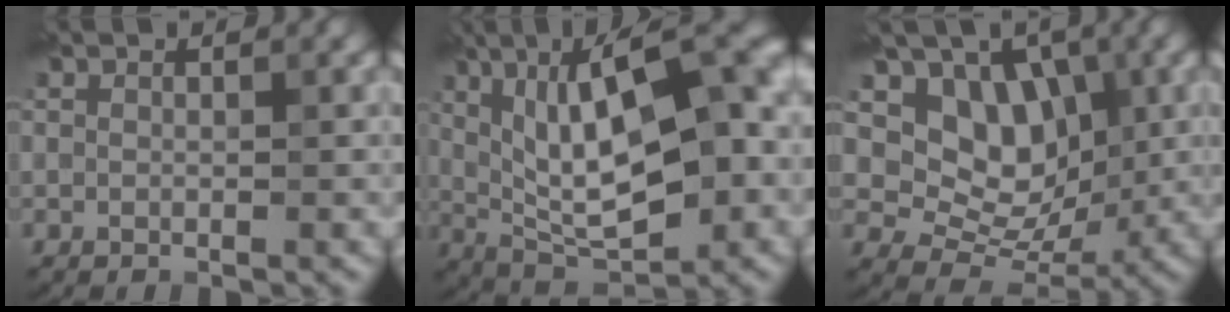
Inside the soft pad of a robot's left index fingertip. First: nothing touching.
{"total": 15.7, "force": [3.0, 5.8, 14.3], "torque": [-0.204, 0.020, 0.044]}
{"total": 7.5, "force": [2.1, 5.8, 4.1], "torque": [-0.055, -0.014, 0.025]}